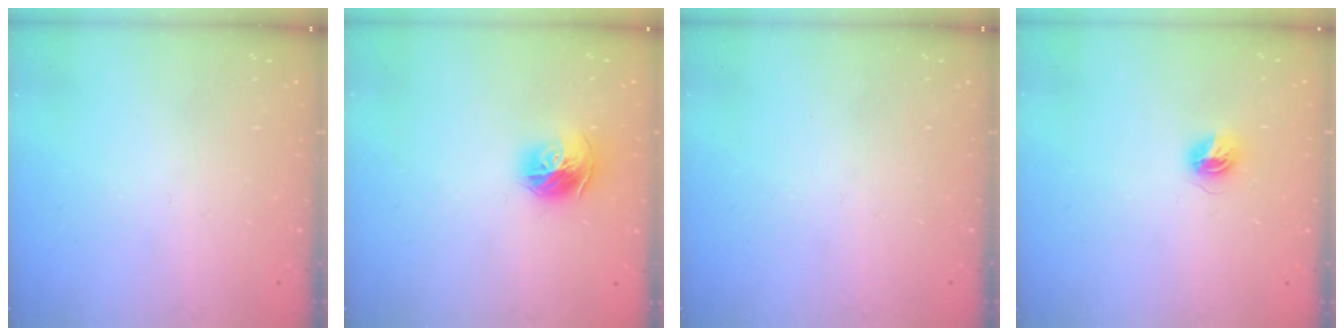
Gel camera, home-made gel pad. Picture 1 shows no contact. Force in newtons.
{"total": 11.3, "press": 11.2, "slide": 1.2}
{"total": 0.0}
{"total": 5.4, "press": 5.4, "slide": 0.5}